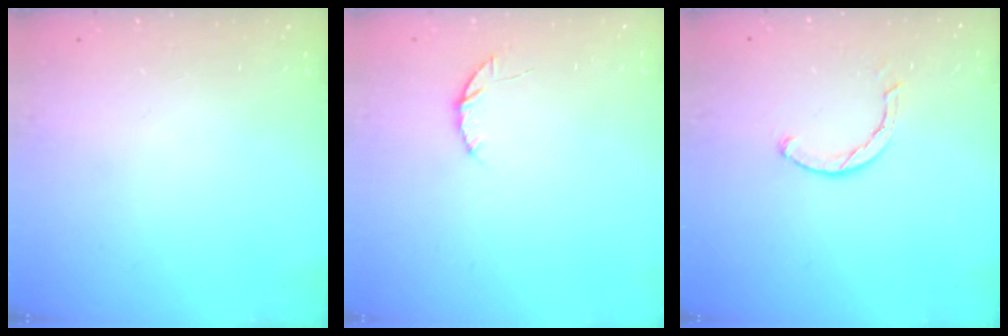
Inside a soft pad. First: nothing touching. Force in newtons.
{"total": 3.8, "press": 3.8, "slide": 0.5}
{"total": 2.5, "press": 2.5, "slide": 0.1}